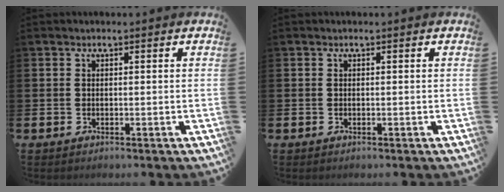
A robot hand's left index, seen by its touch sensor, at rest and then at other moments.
{"total": 0.0}